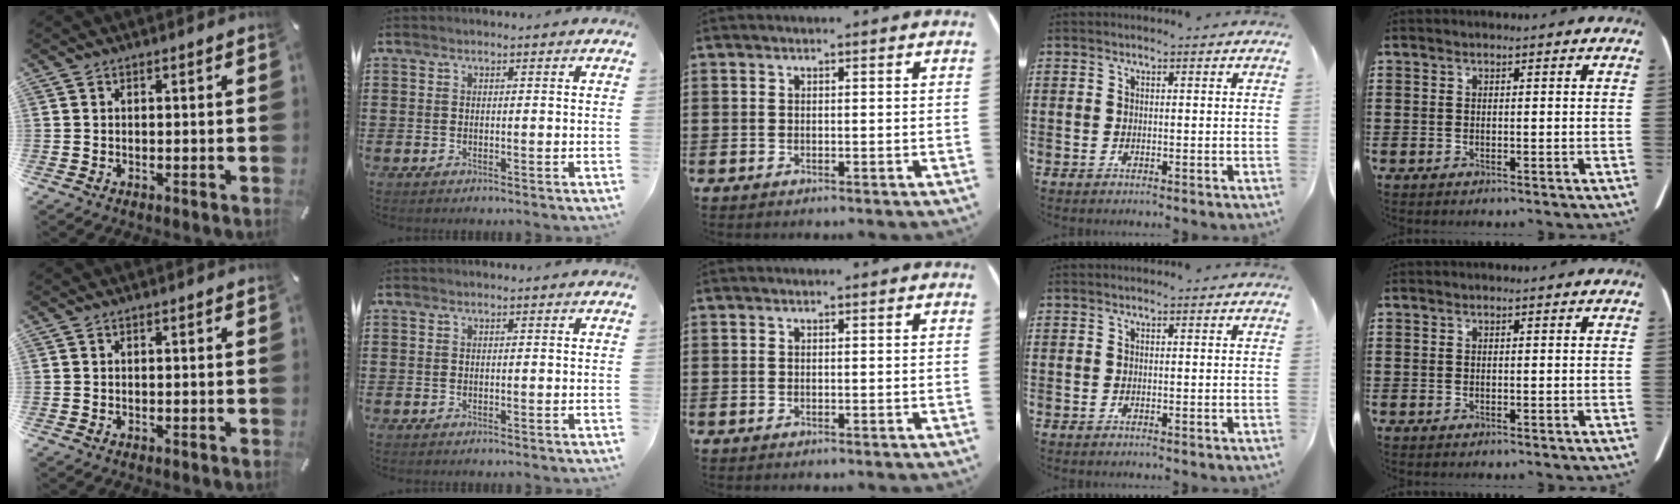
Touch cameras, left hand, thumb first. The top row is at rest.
{}